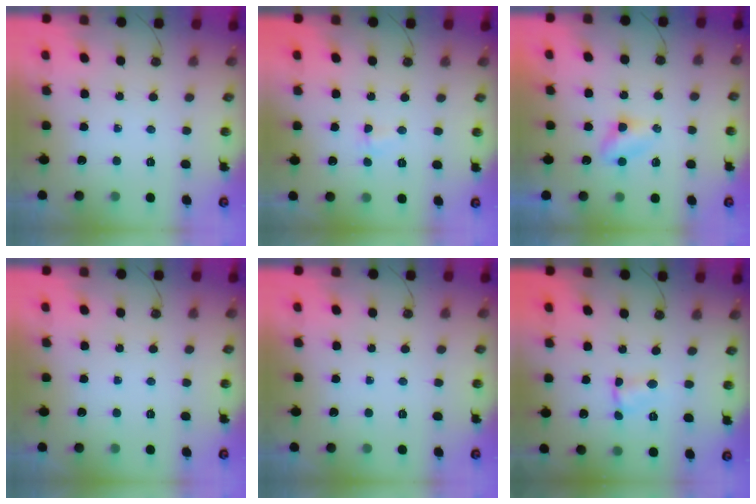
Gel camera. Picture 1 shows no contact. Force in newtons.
{"total": 2.8, "press": 2.8, "slide": 0.6}
{"total": 3.9, "press": 3.9, "slide": 0.5}
{"total": 0.0}
{"total": 0.0}
{"total": 1.8, "press": 1.8, "slide": 0.3}